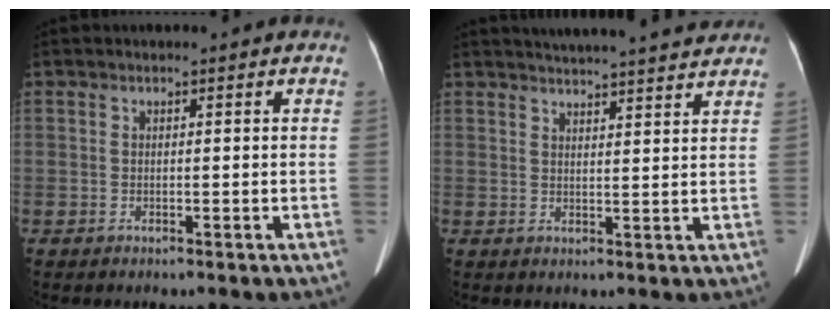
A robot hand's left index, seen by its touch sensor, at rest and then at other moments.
{"total": 13.9, "force": [13.0, 1.0, 4.9], "torque": [-0.073, 0.014, 0.164]}